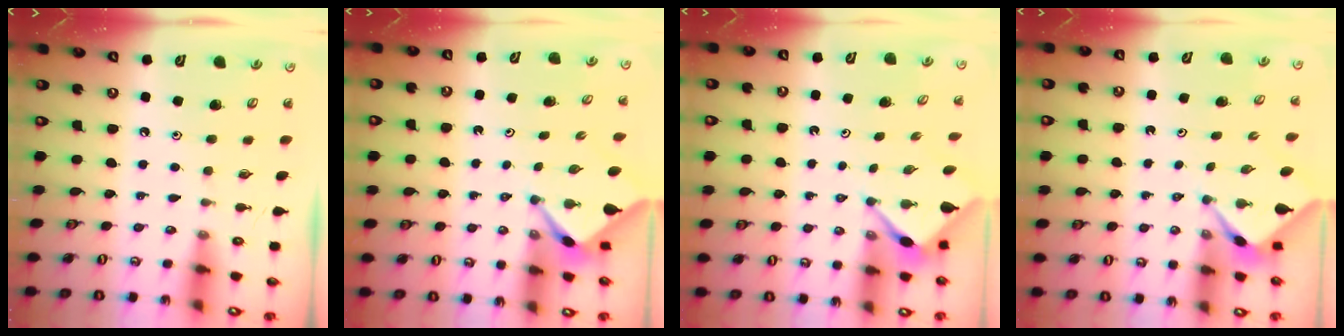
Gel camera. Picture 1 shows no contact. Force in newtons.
{"total": 2.4, "press": 2.4, "slide": 0.3}
{"total": 3.2, "press": 3.2, "slide": 0.4}
{"total": 2.3, "press": 2.2, "slide": 0.3}